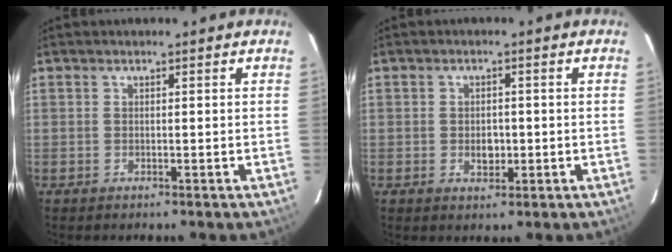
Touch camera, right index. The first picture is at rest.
{"total": 2.9, "force": [-0.5, 2.1, 1.9], "torque": [-0.033, 0.001, -0.007]}